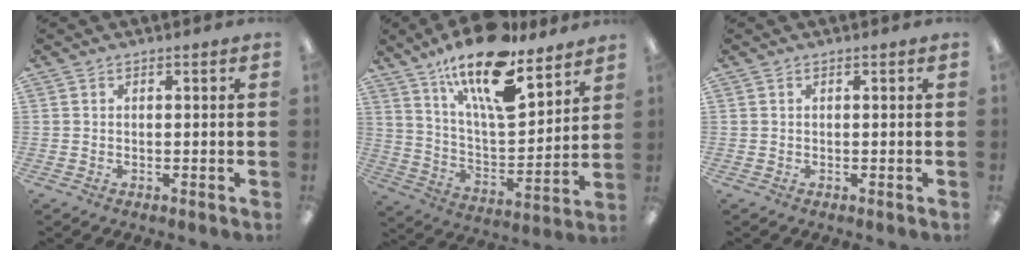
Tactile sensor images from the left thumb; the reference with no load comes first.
{"total": 20.1, "force": [14.7, 6.1, 12.2], "torque": [-0.212, -0.091, 0.249]}
{"total": 0.0}